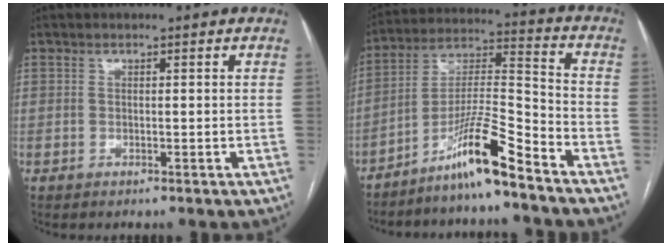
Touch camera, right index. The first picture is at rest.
{"total": 11.4, "force": [-8.6, -0.6, 7.4], "torque": [-0.141, 0.002, -0.155]}